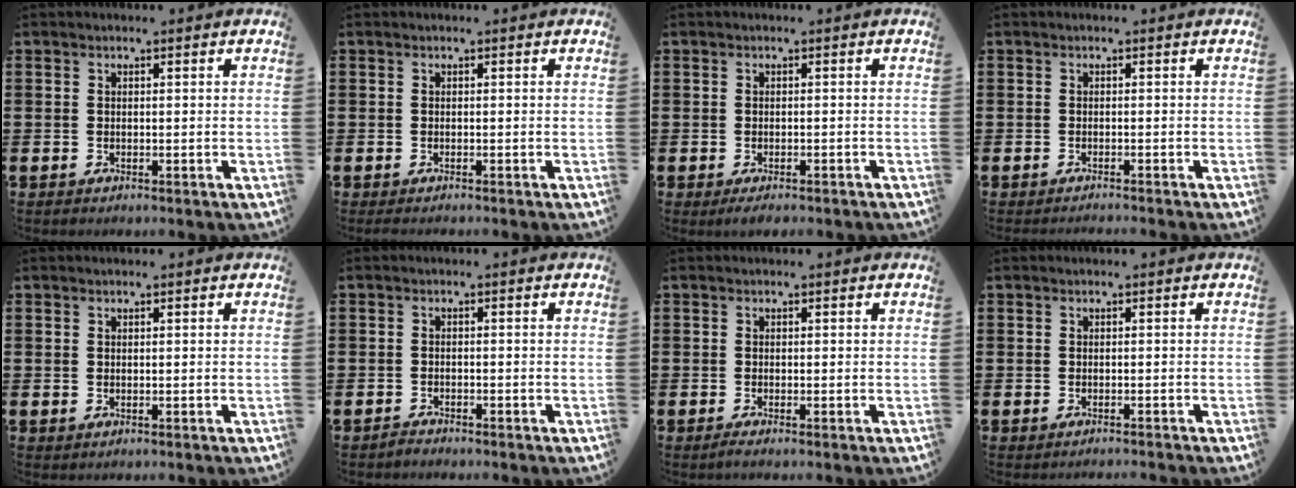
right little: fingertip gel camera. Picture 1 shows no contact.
{"total": 0.7, "force": [-0.7, 0.0, 0.2], "torque": [-0.004, -0.004, -0.014]}
{"total": 1.3, "force": [-1.1, 0.1, 0.6], "torque": [-0.011, 0.000, -0.021]}
{"total": 0.9, "force": [-0.9, -0.2, 0.0], "torque": [0.001, 0.000, -0.019]}
{"total": 0.0}
{"total": 0.8, "force": [-0.8, -0.1, -0.1], "torque": [0.001, 0.003, -0.016]}
{"total": 0.7, "force": [-0.5, 0.0, 0.5], "torque": [-0.008, -0.003, -0.010]}
{"total": 0.7, "force": [-0.7, -0.2, 0.0], "torque": [0.001, 0.000, -0.014]}